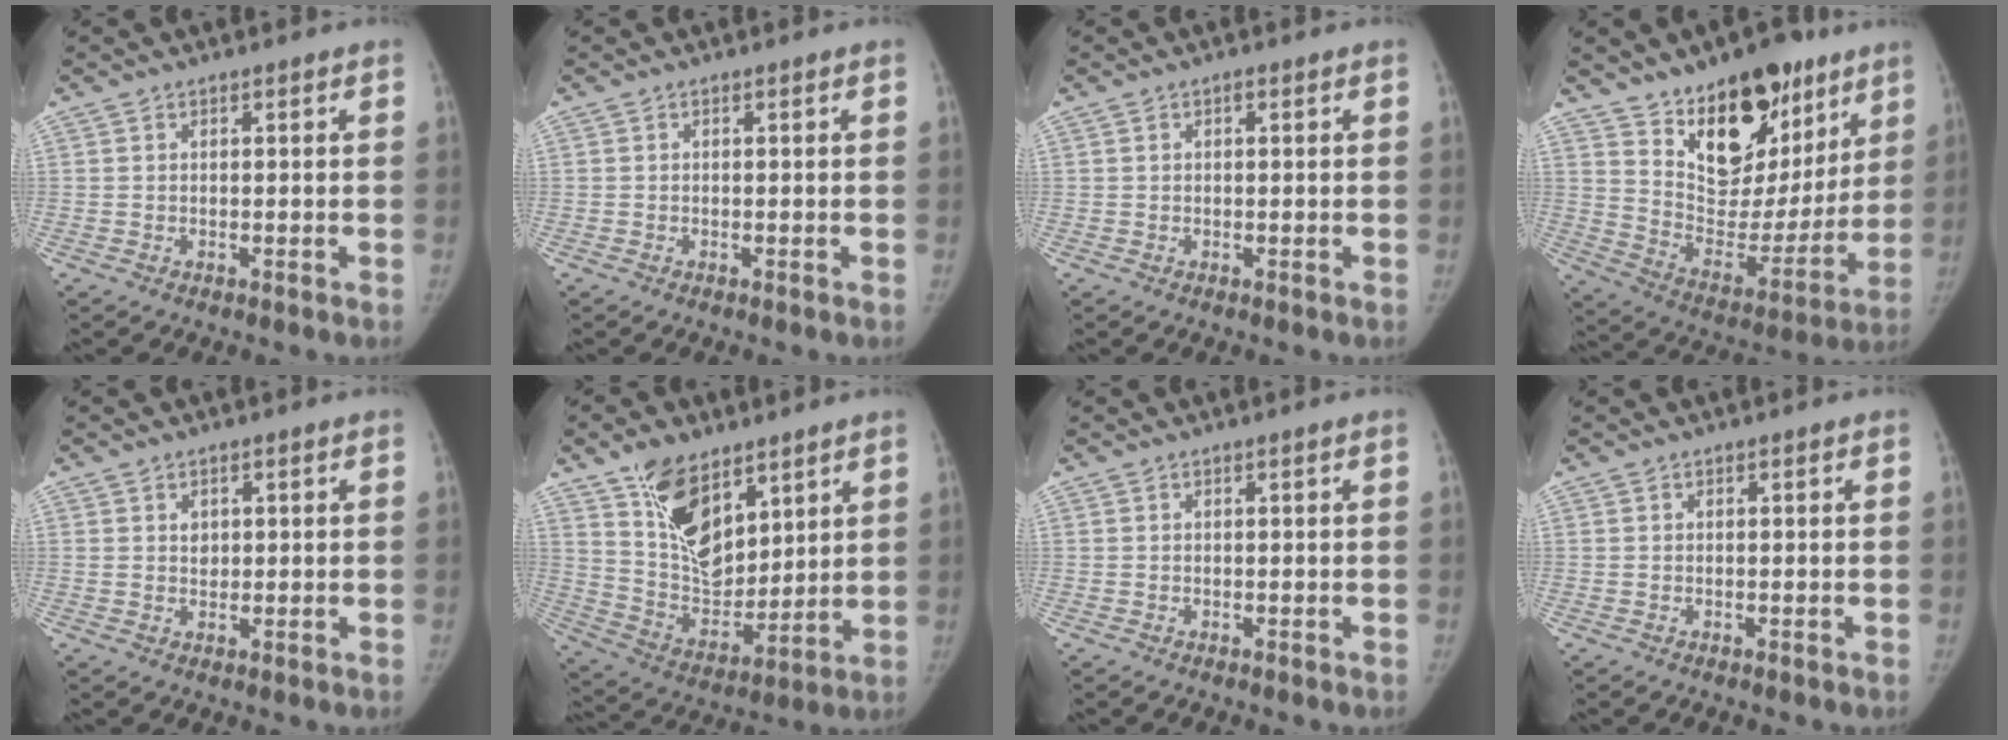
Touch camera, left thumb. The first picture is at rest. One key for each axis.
{"total": 0.0}
{"total": 0.8, "fx": 0.3, "fy": 0.4, "fz": 0.6, "tx": -0.007, "ty": 0.002, "tz": 0.004}
{"total": 22.5, "fx": 14.1, "fy": 12.2, "fz": 12.6, "tx": -0.132, "ty": -0.080, "tz": 0.229}
{"total": 1.9, "fx": 0.7, "fy": 1.5, "fz": 1.0, "tx": -0.005, "ty": -0.005, "tz": 0.014}
{"total": 15.8, "fx": 9.3, "fy": 8.9, "fz": 9.2, "tx": -0.114, "ty": -0.059, "tz": 0.184}
{"total": 0.0}
{"total": 0.0}